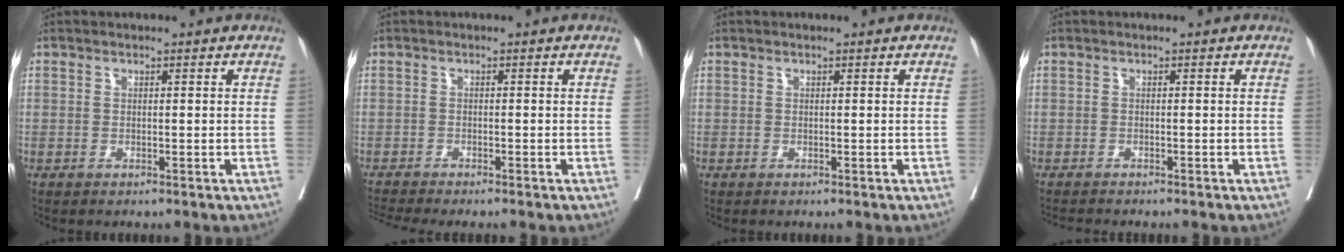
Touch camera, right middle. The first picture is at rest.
{"total": 3.8, "force": [-3.6, -0.6, 1.1], "torque": [-0.017, -0.010, -0.060]}
{"total": 0.0}
{"total": 2.2, "force": [-2.1, 0.2, 0.6], "torque": [-0.010, -0.006, -0.033]}